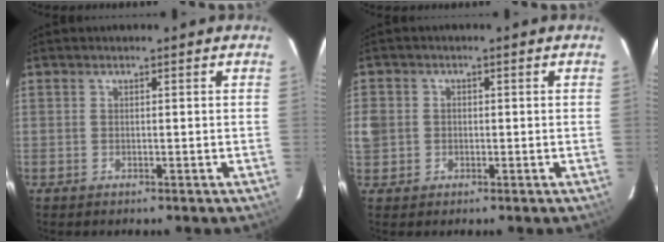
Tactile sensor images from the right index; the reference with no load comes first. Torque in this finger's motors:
{"motor_torque": [-0.03, -0.01, 0.19, 0.04]}